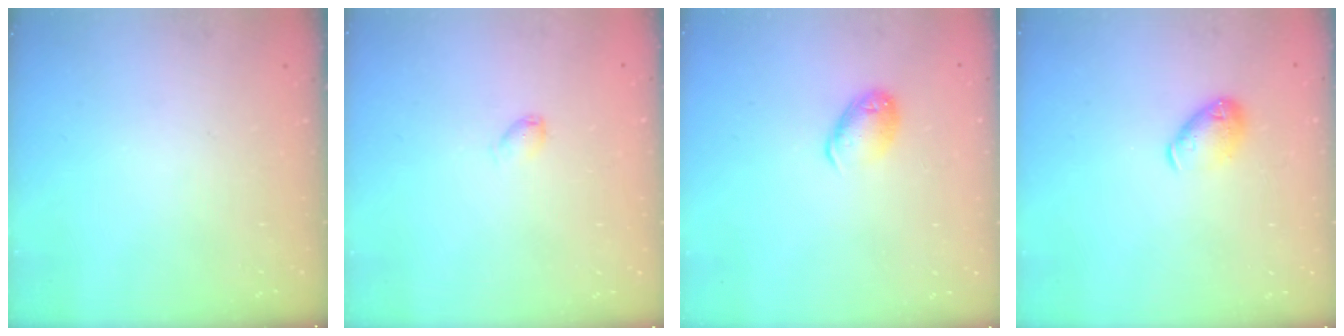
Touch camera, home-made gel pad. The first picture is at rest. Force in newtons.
{"total": 2.9, "press": 2.9, "slide": 0.4}
{"total": 9.3, "press": 9.1, "slide": 1.6}
{"total": 7.6, "press": 7.5, "slide": 0.9}